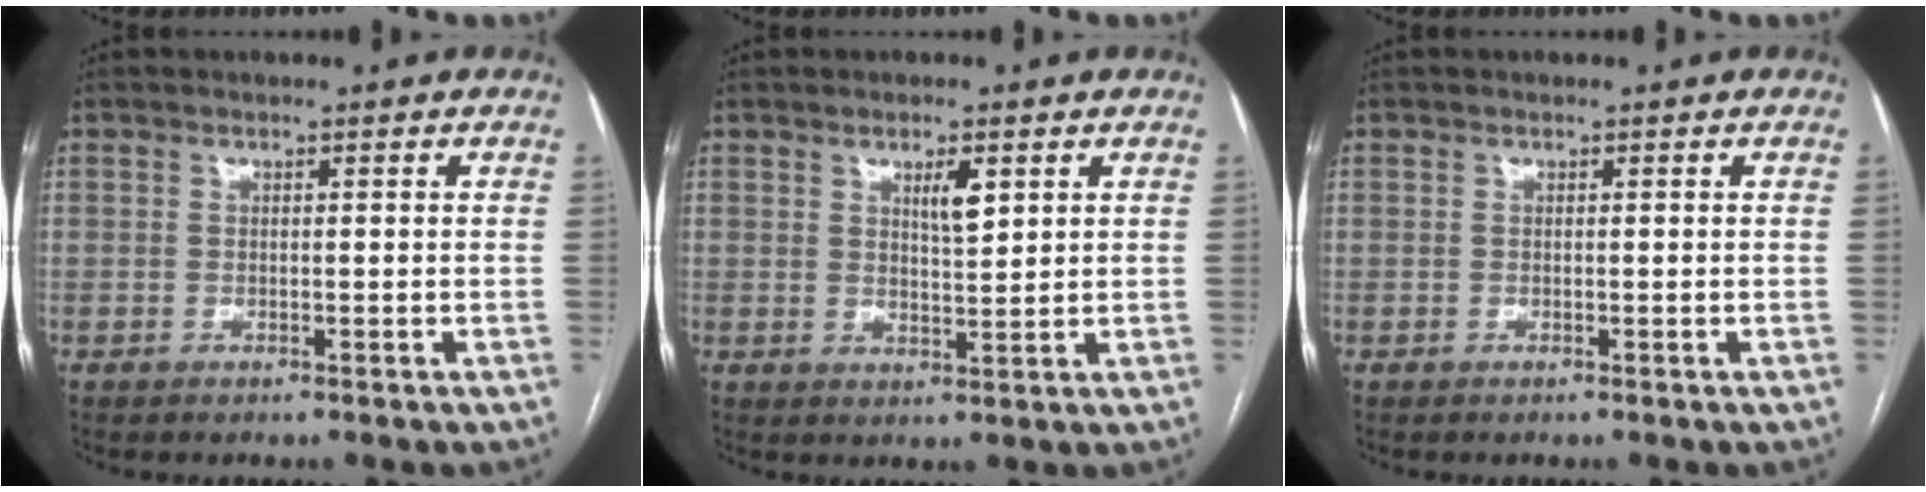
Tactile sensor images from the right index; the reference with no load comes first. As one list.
[{"total": 3.5, "force": [1.7, 0.8, 3.0], "torque": [-0.051, -0.002, 0.031]}, {"total": 0.0}]